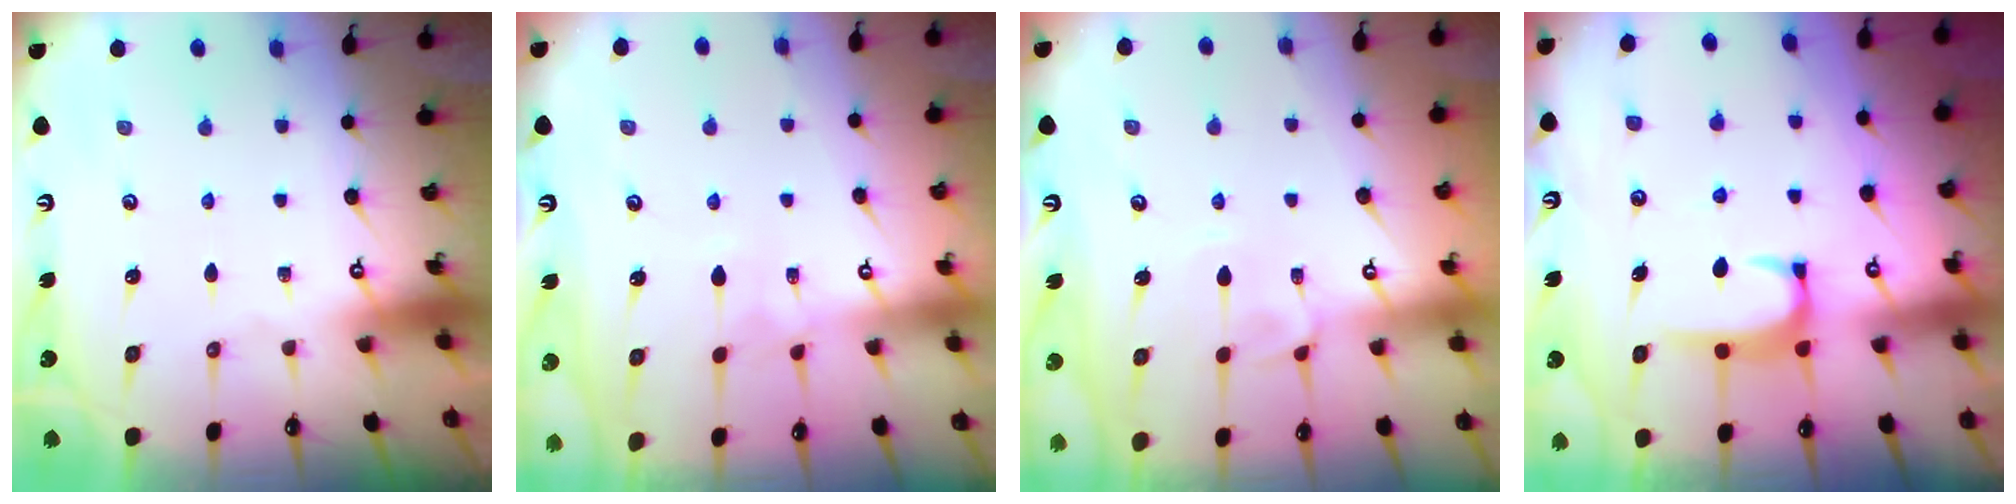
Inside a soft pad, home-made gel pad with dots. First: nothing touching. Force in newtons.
{"total": 2.9, "press": 2.9, "slide": 0.2}
{"total": 1.8, "press": 1.6, "slide": 0.8}
{"total": 2.0, "press": 1.9, "slide": 0.5}